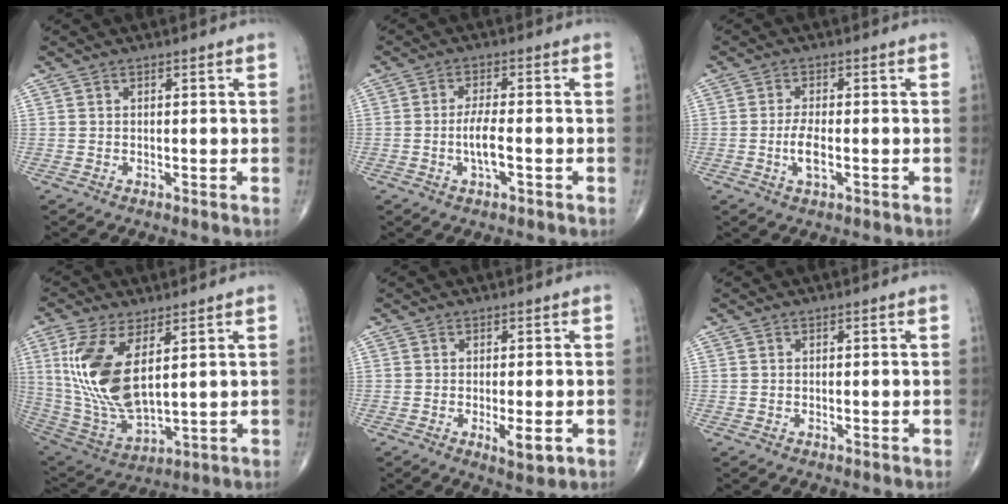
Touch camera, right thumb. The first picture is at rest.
{"total": 4.5, "force": [-1.3, 1.2, 4.1], "torque": [-0.083, 0.008, -0.024]}
{"total": 4.0, "force": [-1.0, 1.5, 3.6], "torque": [-0.072, 0.001, -0.020]}
{"total": 16.2, "force": [4.6, 7.2, 13.8], "torque": [-0.284, -0.025, 0.106]}
{"total": 3.8, "force": [-1.1, 1.1, 3.5], "torque": [-0.051, -0.010, -0.013]}
{"total": 0.0}